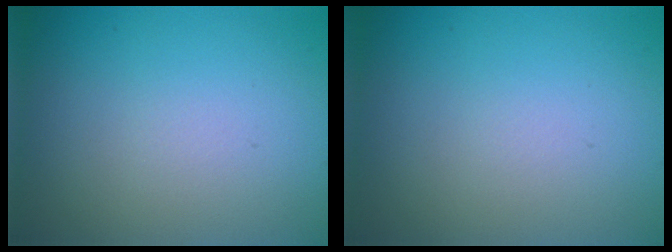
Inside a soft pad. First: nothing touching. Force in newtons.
{"total": 0.0}